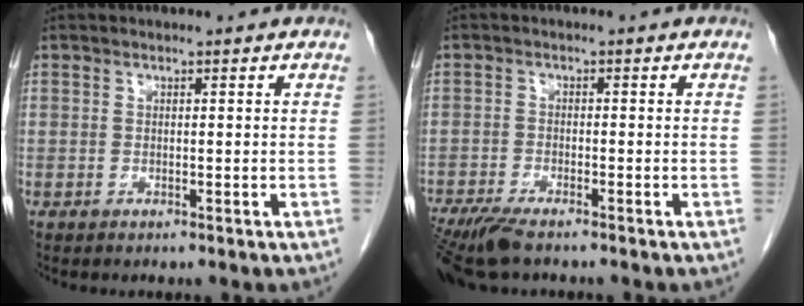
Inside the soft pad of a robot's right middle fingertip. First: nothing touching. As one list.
[{"total": 7.3, "force": [-5.9, 1.2, 4.2], "torque": [-0.076, -0.019, -0.105]}]